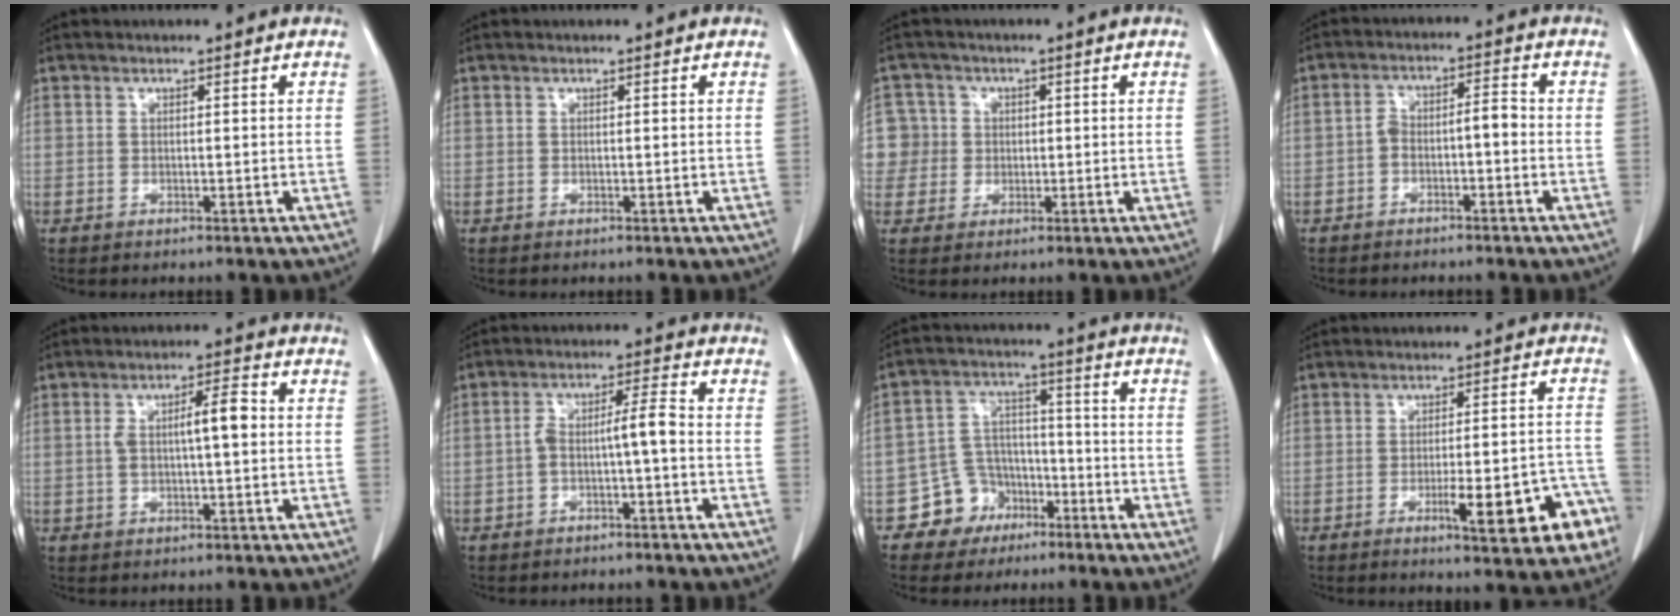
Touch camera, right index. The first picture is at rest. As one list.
[{"total": 0.0}, {"total": 5.8, "force": [0.6, 5.7, -0.2], "torque": [0.011, 0.026, 0.018]}, {"total": 4.4, "force": [-1.6, 1.6, 3.8], "torque": [-0.068, 0.030, -0.021]}, {"total": 5.5, "force": [0.5, 1.2, 5.4], "torque": [-0.098, 0.021, 0.012]}, {"total": 4.8, "force": [-1.4, 0.4, 4.6], "torque": [-0.086, 0.028, -0.017]}, {"total": 7.6, "force": [-4.4, 6.2, 1.0], "torque": [-0.016, 0.019, -0.069]}, {"total": 11.6, "force": [-5.2, 2.0, 10.2], "torque": [-0.117, 0.017, -0.057]}]